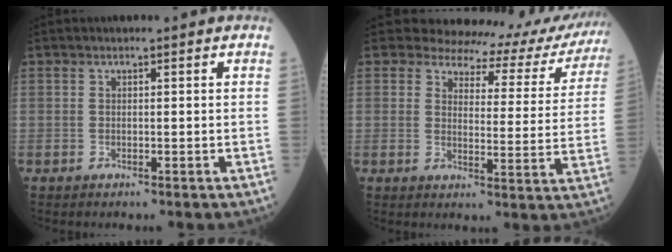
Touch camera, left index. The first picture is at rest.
{"total": 15.3, "force": [14.5, 4.4, 2.1], "torque": [0.006, -0.052, 0.139]}